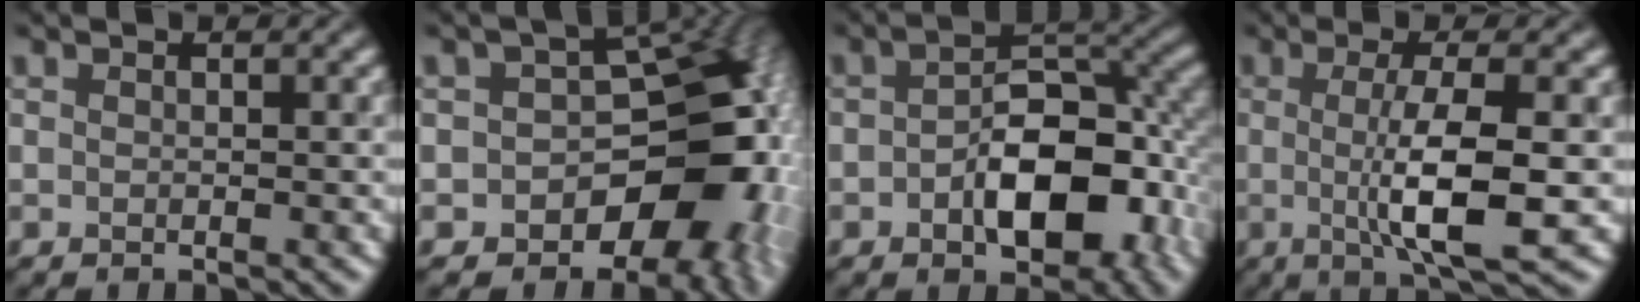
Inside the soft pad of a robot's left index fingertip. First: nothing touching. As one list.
[{"total": 14.2, "force": [-3.6, 10.1, 9.3], "torque": [-0.057, 0.009, -0.053]}, {"total": 9.3, "force": [-2.4, 5.3, 7.2], "torque": [-0.099, 0.003, -0.041]}, {"total": 6.8, "force": [-0.5, 1.5, 6.6], "torque": [-0.110, -0.006, -0.007]}]